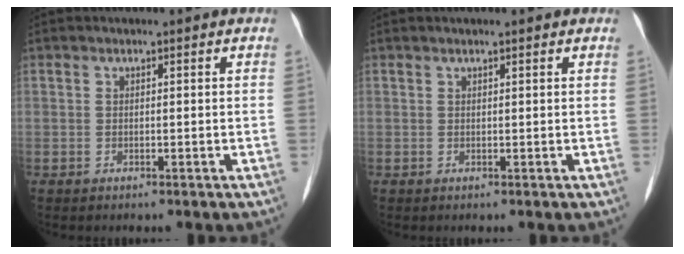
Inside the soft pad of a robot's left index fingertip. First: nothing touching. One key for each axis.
{"total": 1.2, "fx": 1.0, "fy": 0.3, "fz": 0.7, "tx": -0.013, "ty": 0.019, "tz": 0.012}